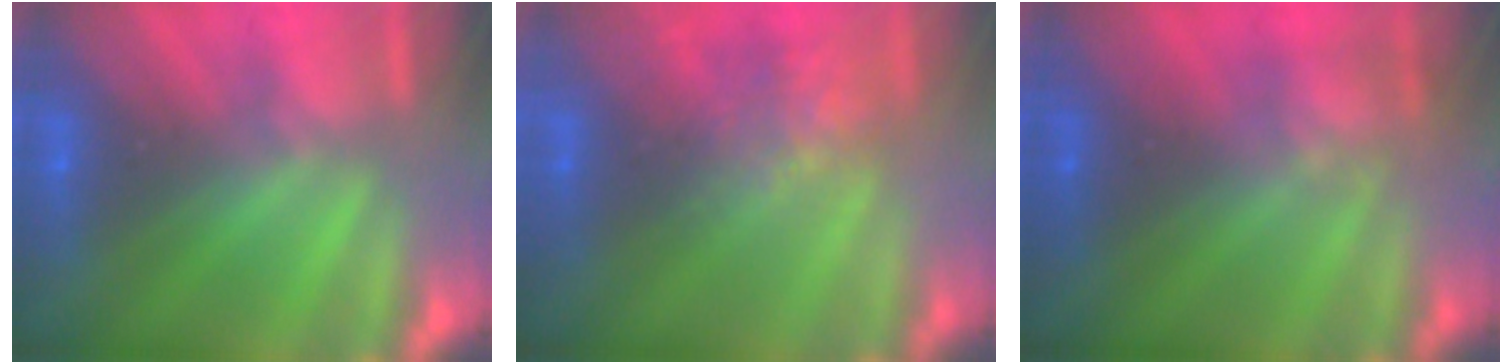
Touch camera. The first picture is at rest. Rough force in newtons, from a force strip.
{"total": 2.9}
{"total": 2.6}